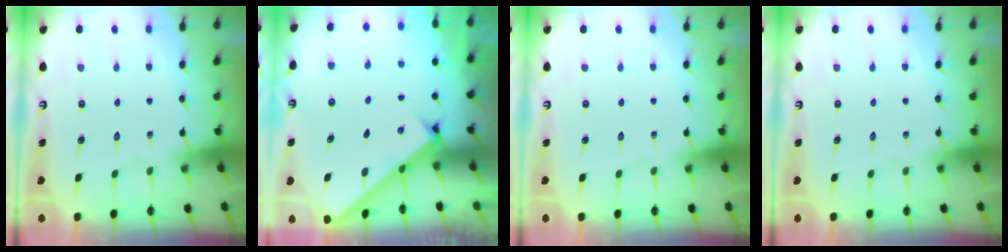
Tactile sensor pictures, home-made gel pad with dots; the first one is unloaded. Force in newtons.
{"total": 2.7, "press": 2.6, "slide": 0.4}
{"total": 0.0}
{"total": 0.0}